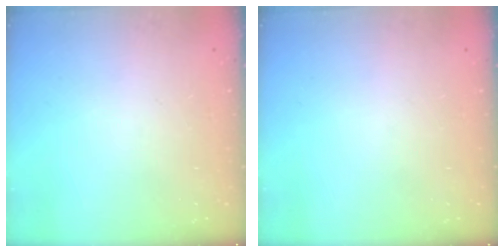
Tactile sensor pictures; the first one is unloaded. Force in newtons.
{"total": 0.0}